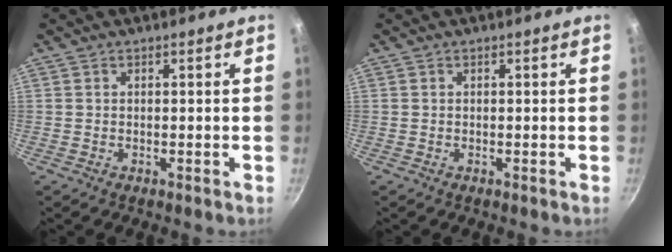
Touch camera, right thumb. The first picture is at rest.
{"total": 0.0}